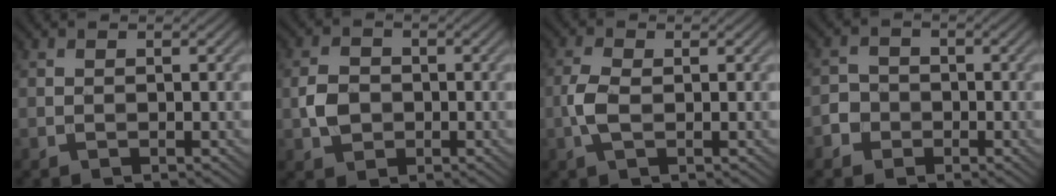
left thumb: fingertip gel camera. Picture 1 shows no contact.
{"total": 3.5, "force": [-0.6, 2.9, 1.8], "torque": [-0.044, -0.001, -0.017]}
{"total": 3.0, "force": [-0.4, 1.4, 2.7], "torque": [-0.069, 0.001, -0.013]}
{"total": 3.3, "force": [-1.4, 2.9, 0.6], "torque": [-0.004, 0.002, -0.039]}